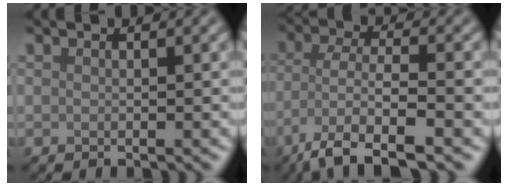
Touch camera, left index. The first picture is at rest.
{"total": 7.4, "force": [-4.6, 2.0, 5.5], "torque": [-0.105, -0.006, -0.089]}